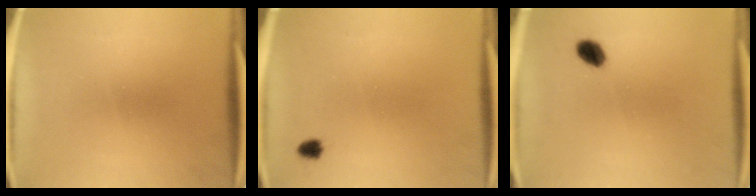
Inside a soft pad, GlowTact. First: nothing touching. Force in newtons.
{"total": 1.5}
{"total": 3.6}